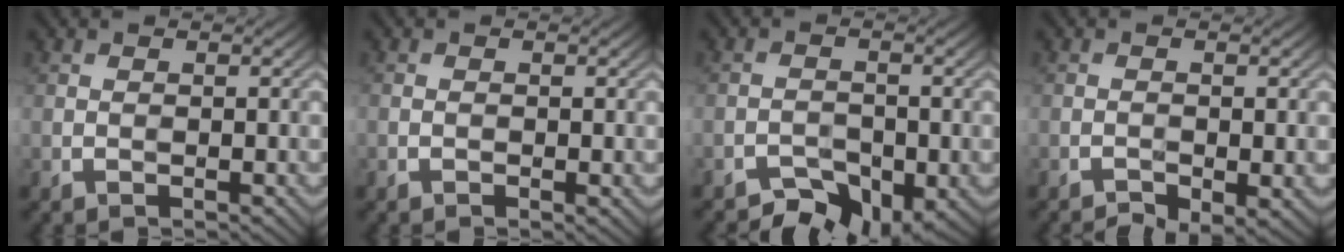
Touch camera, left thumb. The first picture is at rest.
{"total": 0.8, "force": [-0.2, 0.4, 0.7], "torque": [-0.010, 0.000, -0.004]}
{"total": 4.1, "force": [-3.3, 1.7, 1.8], "torque": [-0.014, 0.004, -0.051]}
{"total": 3.3, "force": [-2.2, 0.8, 2.4], "torque": [-0.035, -0.001, -0.030]}